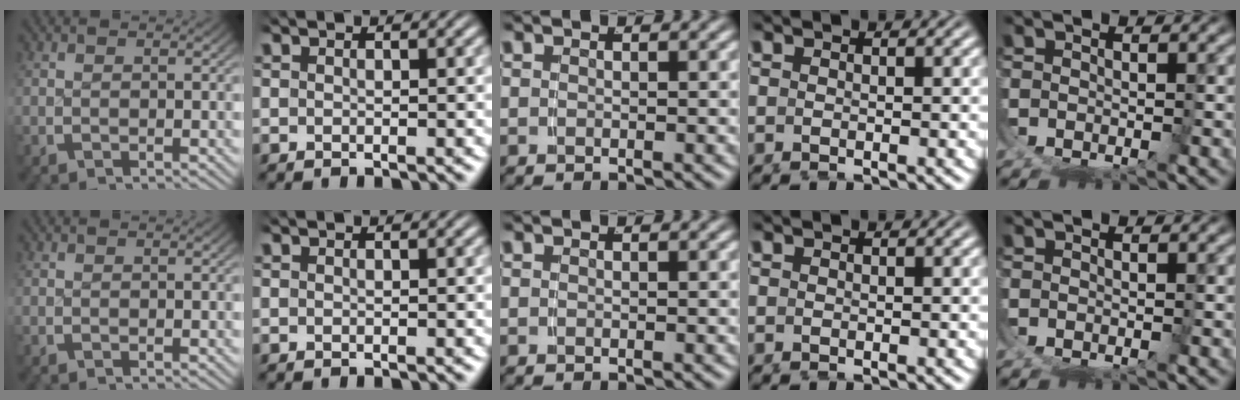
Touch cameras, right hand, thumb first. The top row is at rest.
{}